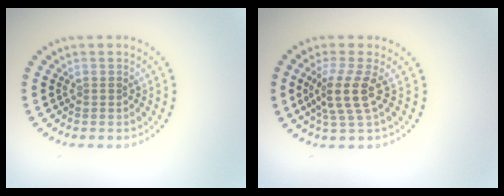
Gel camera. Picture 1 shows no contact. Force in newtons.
{"total": 3.5, "press": 2.7, "slide": 2.3}